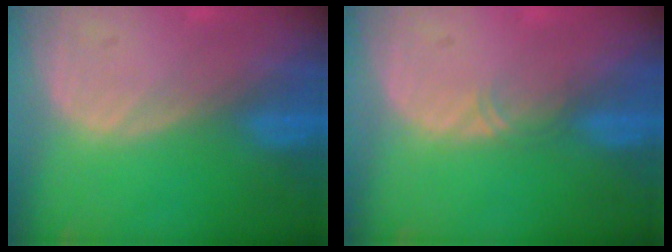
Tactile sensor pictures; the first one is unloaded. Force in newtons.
{"total": 1.1, "press": 1.0, "slide": 0.6}